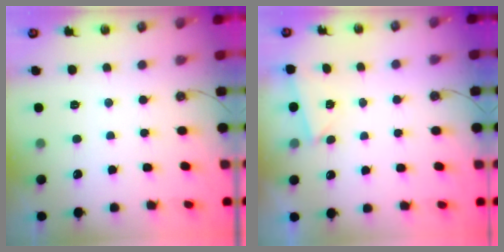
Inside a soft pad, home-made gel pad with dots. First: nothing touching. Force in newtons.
{"total": 2.9, "press": 0.8, "slide": 2.7}